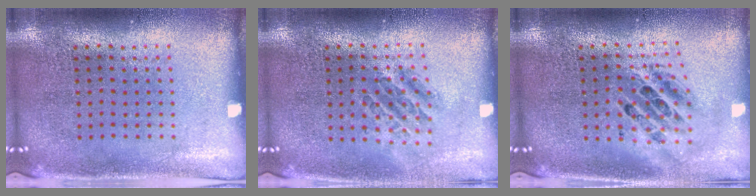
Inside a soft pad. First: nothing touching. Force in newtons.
{"total": 1.1, "press": 1.0, "slide": 0.4}
{"total": 1.9, "press": 1.5, "slide": 1.1}